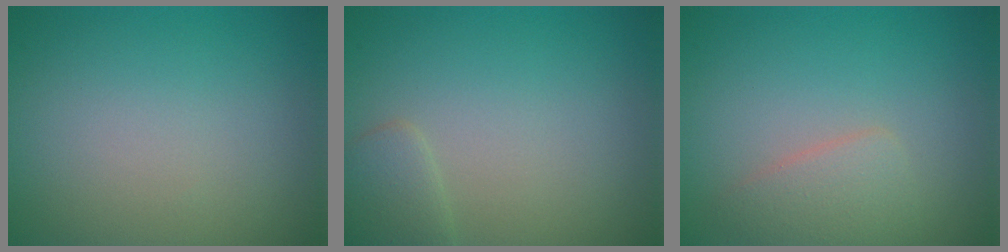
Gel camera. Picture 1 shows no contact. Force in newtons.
{"total": 1.6, "press": 1.6, "slide": 0.0}
{"total": 2.2, "press": 2.2, "slide": 0.0}